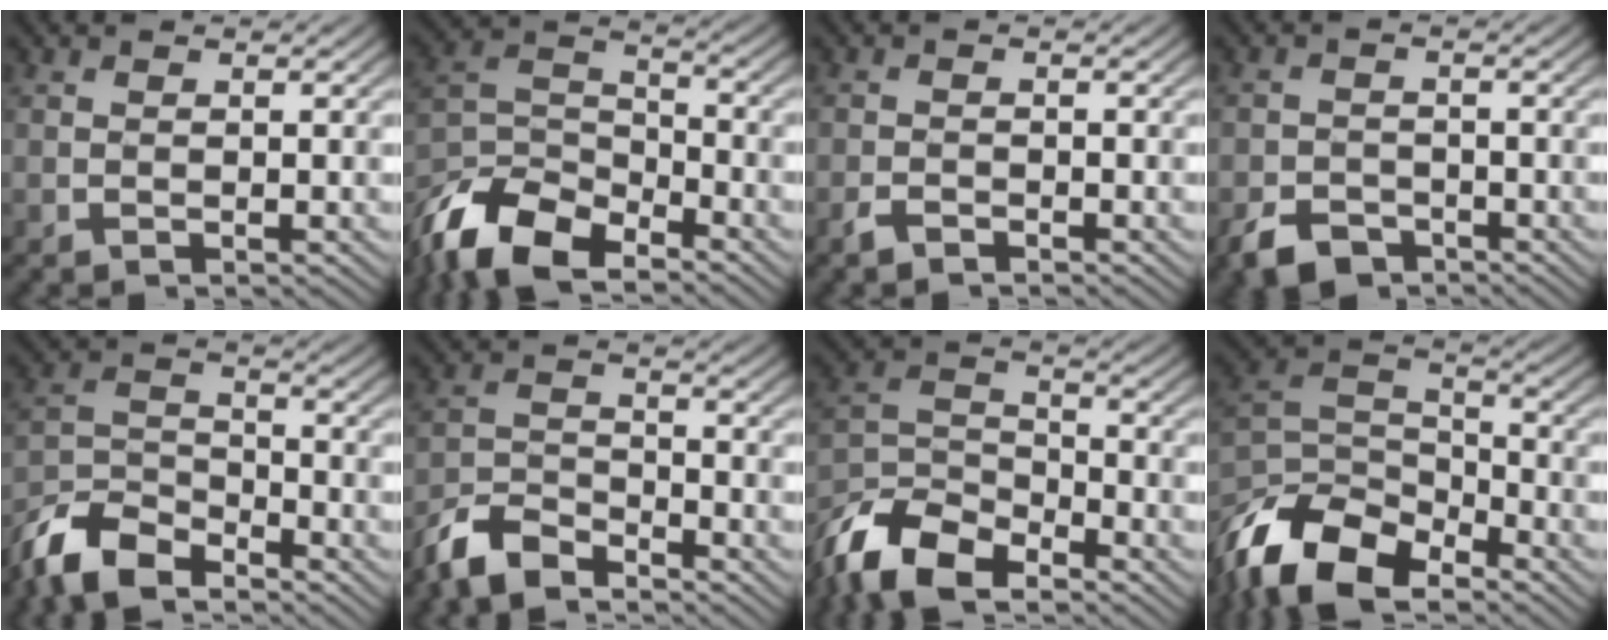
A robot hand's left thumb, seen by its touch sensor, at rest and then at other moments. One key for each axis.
{"total": 12.5, "fx": -9.5, "fy": 5.1, "fz": 6.4, "tx": -0.141, "ty": -0.009, "tz": -0.193}
{"total": 1.5, "fx": -1.3, "fy": 0.5, "fz": 0.7, "tx": -0.017, "ty": -0.002, "tz": -0.028}
{"total": 4.2, "fx": -3.0, "fy": 2.4, "fz": 1.8, "tx": -0.034, "ty": -0.007, "tz": -0.062}
{"total": 9.1, "fx": -7.5, "fy": 3.2, "fz": 4.1, "tx": -0.085, "ty": -0.007, "tz": -0.166}
{"total": 6.9, "fx": -5.8, "fy": 2.1, "fz": 3.0, "tx": -0.064, "ty": -0.009, "tz": -0.131}
{"total": 11.3, "fx": -8.8, "fy": 4.4, "fz": 5.6, "tx": -0.119, "ty": -0.006, "tz": -0.185}
{"total": 14.1, "fx": -10.2, "fy": 6.3, "fz": 7.5, "tx": -0.179, "ty": -0.009, "tz": -0.199}